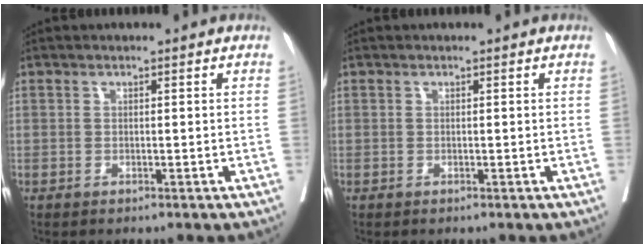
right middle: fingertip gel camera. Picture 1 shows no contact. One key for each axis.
{"total": 0.0}